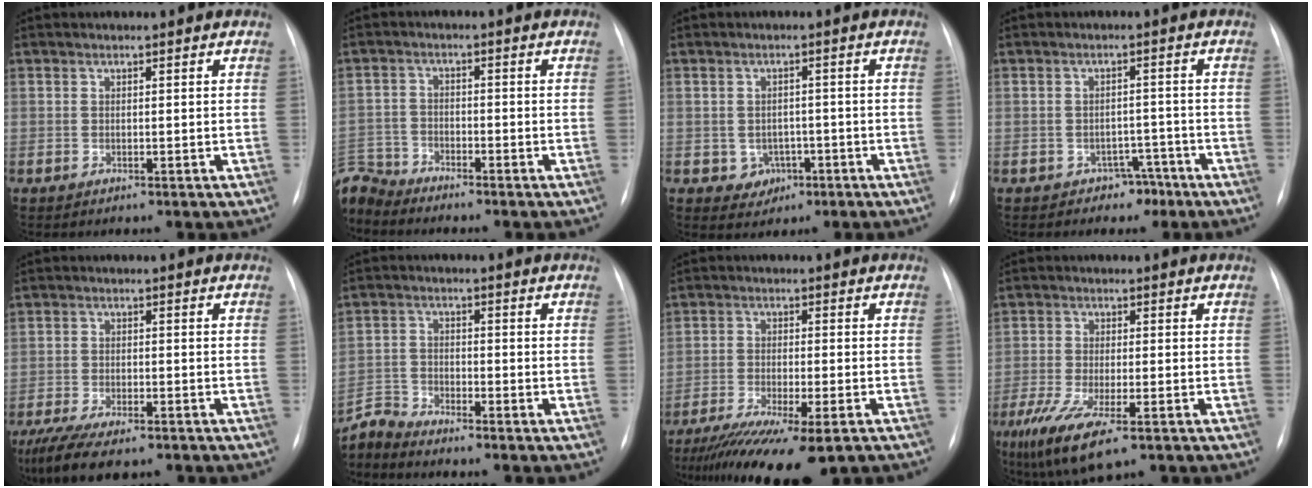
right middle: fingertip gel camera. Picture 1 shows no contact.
{"total": 6.3, "force": [-6.3, 0.9, -0.1], "torque": [0.000, 0.000, -0.127]}
{"total": 3.6, "force": [-1.3, 3.2, 1.1], "torque": [-0.008, 0.009, -0.008]}
{"total": 3.3, "force": [-2.2, 2.5, 0.3], "torque": [0.001, 0.019, -0.027]}
{"total": 10.7, "force": [-8.1, 3.3, 6.3], "torque": [-0.107, -0.015, -0.126]}
{"total": 4.8, "force": [-4.8, -0.7, -0.5], "torque": [0.004, -0.006, -0.094]}
{"total": 14.8, "force": [-10.7, 2.5, 9.9], "torque": [-0.166, -0.036, -0.170]}
{"total": 9.4, "force": [-5.3, 2.3, 7.4], "torque": [-0.144, -0.027, -0.090]}